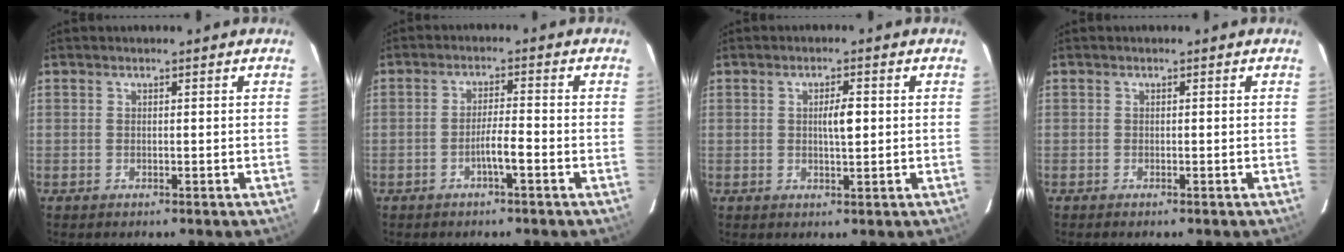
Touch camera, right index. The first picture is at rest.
{"total": 3.4, "force": [-1.6, 0.0, 2.9], "torque": [-0.048, 0.002, -0.030]}
{"total": 3.1, "force": [0.3, 0.6, 3.0], "torque": [-0.051, 0.001, 0.004]}
{"total": 0.6, "force": [-0.5, 0.0, 0.4], "torque": [-0.008, -0.002, -0.009]}